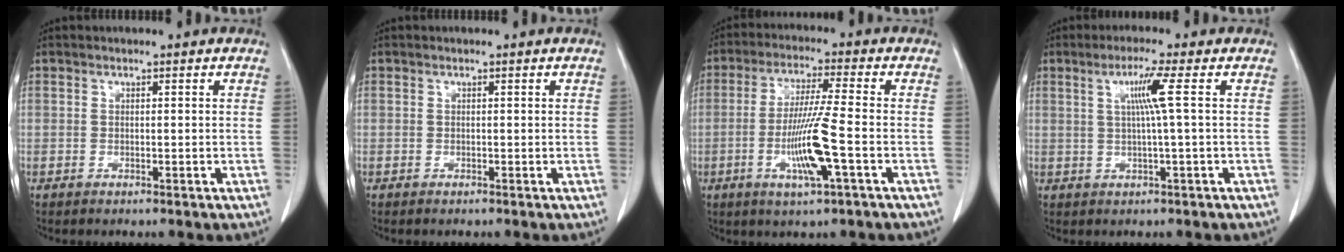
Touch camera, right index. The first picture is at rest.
{"total": 0.0}
{"total": 10.0, "force": [-2.9, -0.4, 9.6], "torque": [-0.188, -0.014, -0.056]}
{"total": 4.6, "force": [1.0, -1.2, 4.3], "torque": [-0.089, 0.002, 0.021]}